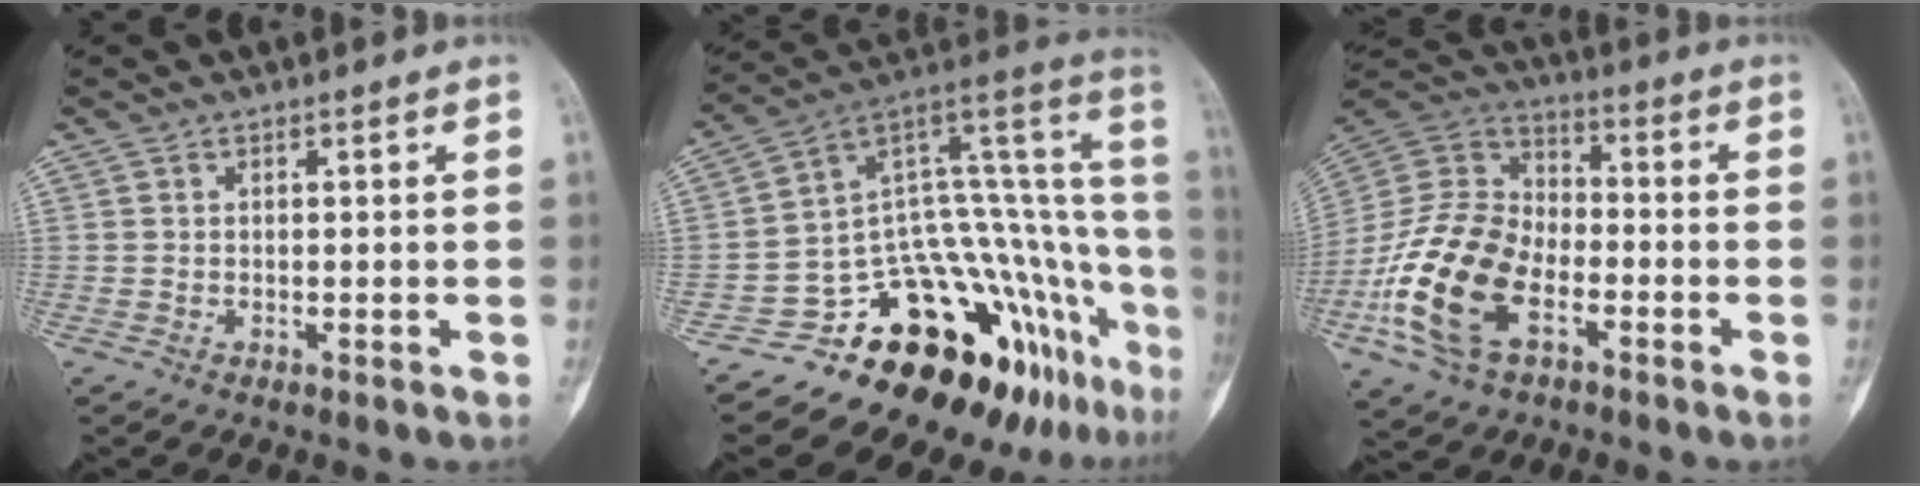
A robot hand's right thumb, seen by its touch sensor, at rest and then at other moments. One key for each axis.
{"total": 21.8, "fx": -14.4, "fy": 9.0, "fz": 13.7, "tx": -0.073, "ty": 0.157, "tz": -0.213}
{"total": 19.4, "fx": -7.1, "fy": 11.5, "fz": 13.9, "tx": -0.276, "ty": 0.038, "tz": -0.137}